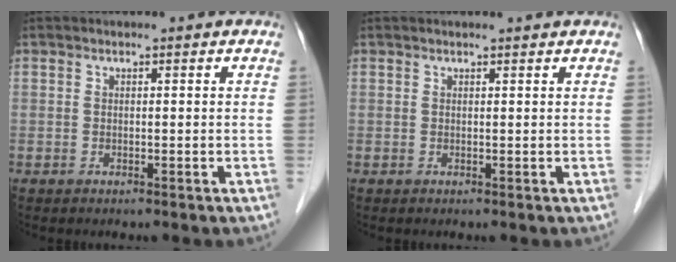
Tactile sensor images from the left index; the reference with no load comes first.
{"total": 1.7, "force": [1.6, -0.1, 0.4], "torque": [-0.008, 0.006, 0.022]}